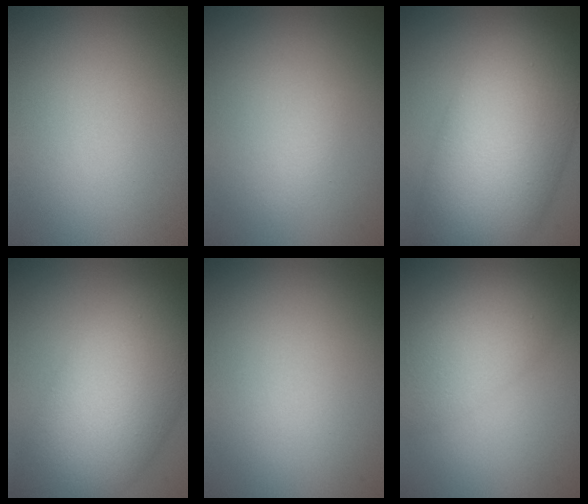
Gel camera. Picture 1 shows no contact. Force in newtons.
{"total": 0.7, "press": 0.7, "slide": 0.0}
{"total": 13.2, "press": 13.2, "slide": 0.2}
{"total": 11.1, "press": 11.1, "slide": 0.3}
{"total": 0.0}
{"total": 5.9, "press": 5.9, "slide": 0.4}